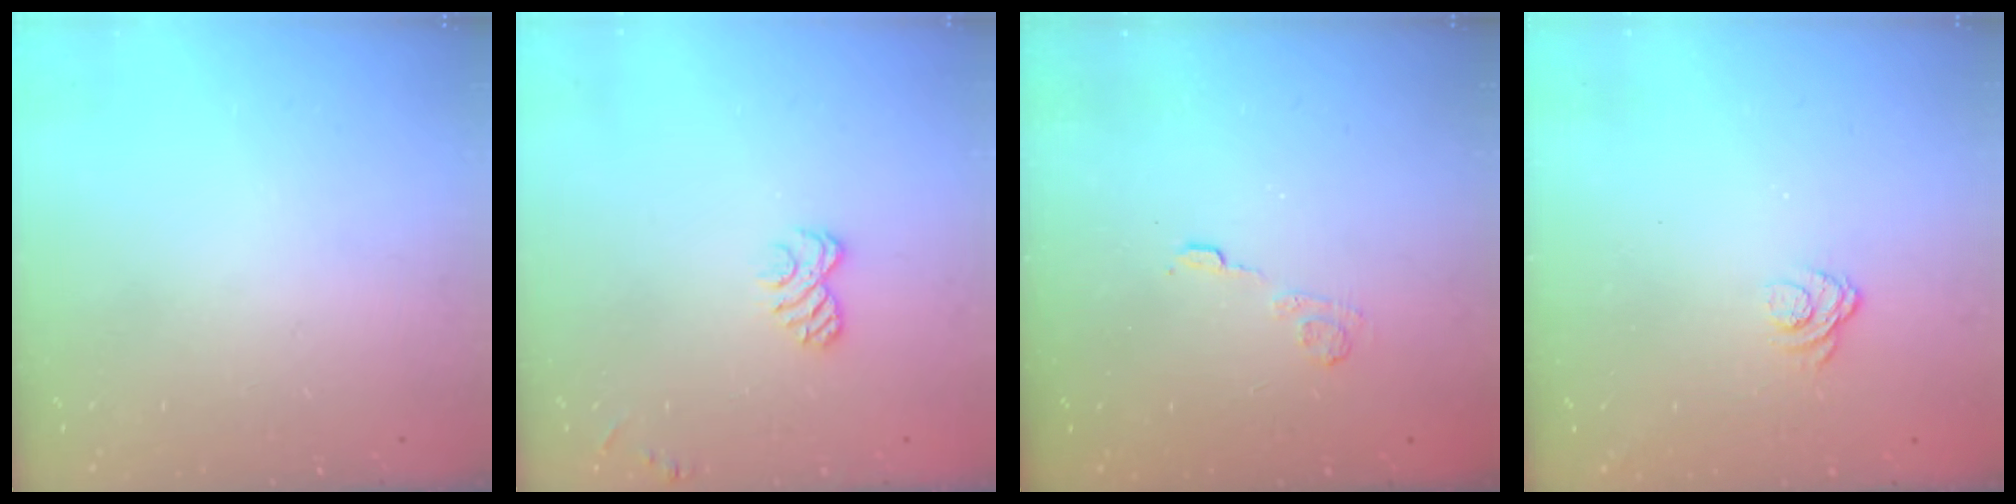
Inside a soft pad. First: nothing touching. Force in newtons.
{"total": 6.1, "press": 5.9, "slide": 1.4}
{"total": 3.5, "press": 3.2, "slide": 1.4}
{"total": 5.1, "press": 4.9, "slide": 1.3}